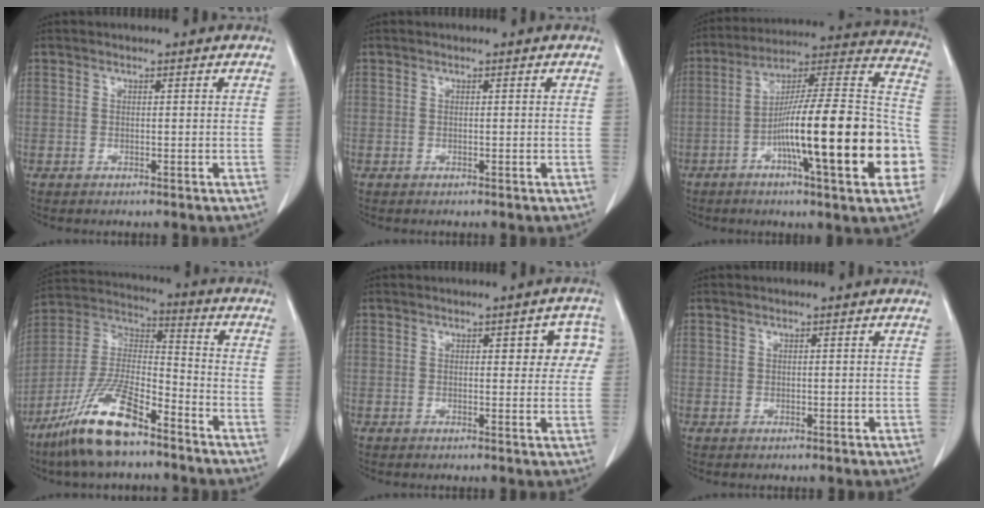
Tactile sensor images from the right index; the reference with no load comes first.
{"total": 0.0}
{"total": 25.4, "force": [-7.3, 2.7, 24.1], "torque": [-0.296, 0.015, -0.114]}
{"total": 14.7, "force": [-10.1, 3.7, 10.0], "torque": [-0.209, -0.002, -0.190]}
{"total": 5.4, "force": [1.7, 2.4, 4.5], "torque": [-0.034, 0.016, 0.016]}
{"total": 0.5, "force": [0.2, 0.5, 0.2], "torque": [0.002, 0.002, 0.004]}